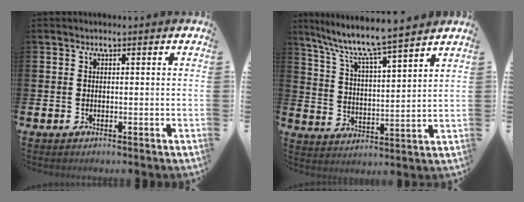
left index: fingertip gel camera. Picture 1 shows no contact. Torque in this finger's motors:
{"motor_torque": [0.42, -0.93, 0.83, 0.21]}